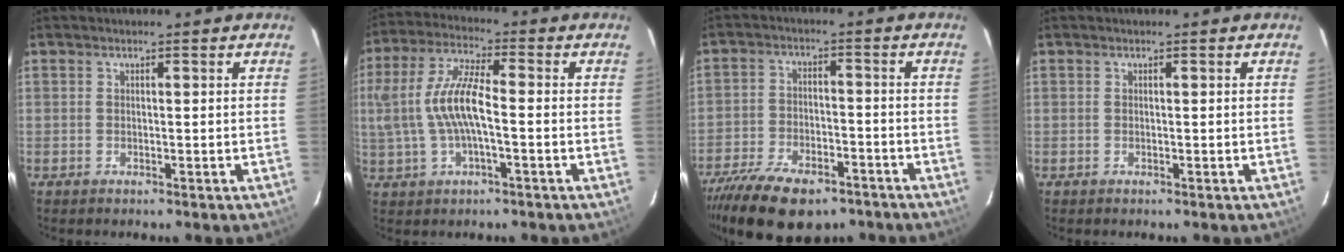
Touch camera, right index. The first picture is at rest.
{"total": 11.8, "force": [-0.8, 3.7, 11.2], "torque": [-0.227, 0.008, -0.012]}
{"total": 17.5, "force": [-12.4, 8.2, 9.3], "torque": [-0.208, -0.022, -0.200]}
{"total": 0.0}